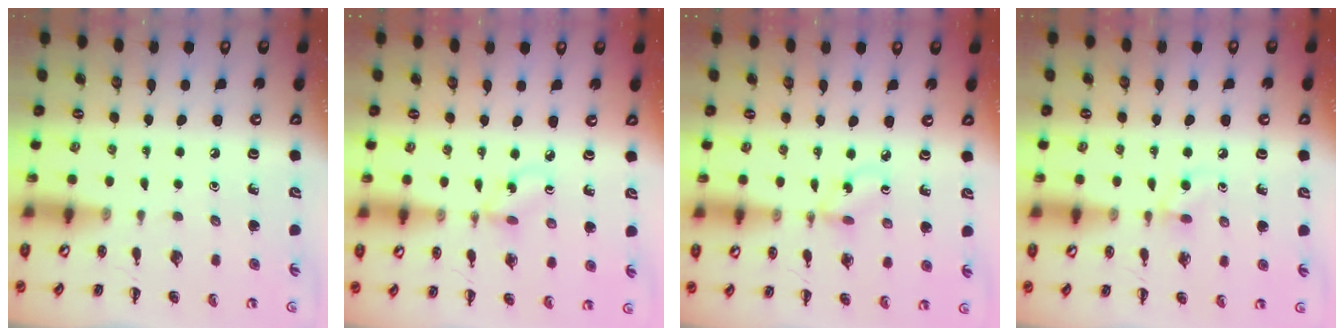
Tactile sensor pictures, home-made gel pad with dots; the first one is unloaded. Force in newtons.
{"total": 1.8, "press": 1.7, "slide": 0.6}
{"total": 1.8, "press": 1.7, "slide": 0.6}
{"total": 4.3, "press": 3.9, "slide": 1.6}